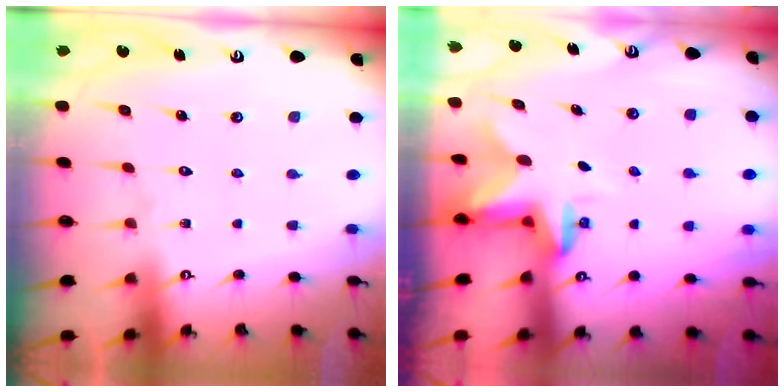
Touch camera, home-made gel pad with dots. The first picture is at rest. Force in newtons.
{"total": 2.3, "press": 2.3, "slide": 0.4}